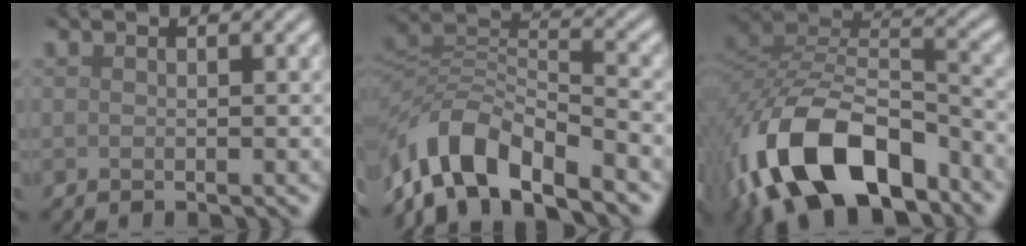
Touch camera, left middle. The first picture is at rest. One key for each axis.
{"total": 8.4, "fx": -6.0, "fy": 3.4, "fz": 4.9, "tx": -0.079, "ty": 0.000, "tz": -0.127}
{"total": 13.2, "fx": -7.5, "fy": 6.8, "fz": 8.6, "tx": -0.176, "ty": -0.012, "tz": -0.141}